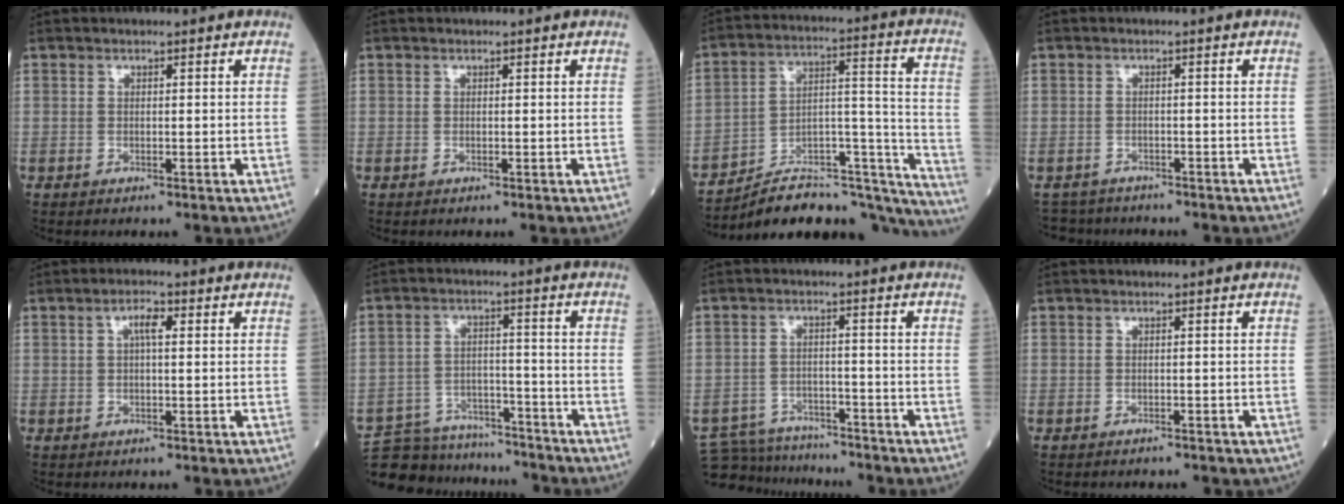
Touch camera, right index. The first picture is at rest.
{"total": 0.0}
{"total": 23.9, "force": [-22.3, 5.1, 7.0], "torque": [-0.051, 0.058, -0.319]}
{"total": 4.1, "force": [-3.6, 1.9, -0.8], "torque": [0.011, -0.002, -0.065]}
{"total": 2.7, "force": [0.7, 0.7, 2.5], "torque": [-0.048, 0.007, 0.012]}
{"total": 14.7, "force": [-13.9, 4.3, 2.1], "torque": [-0.045, 0.024, -0.205]}
{"total": 9.5, "force": [-9.0, 2.8, 0.4], "torque": [-0.009, 0.015, -0.138]}
{"total": 3.4, "force": [-2.9, 1.4, 0.9], "torque": [-0.017, -0.001, -0.030]}